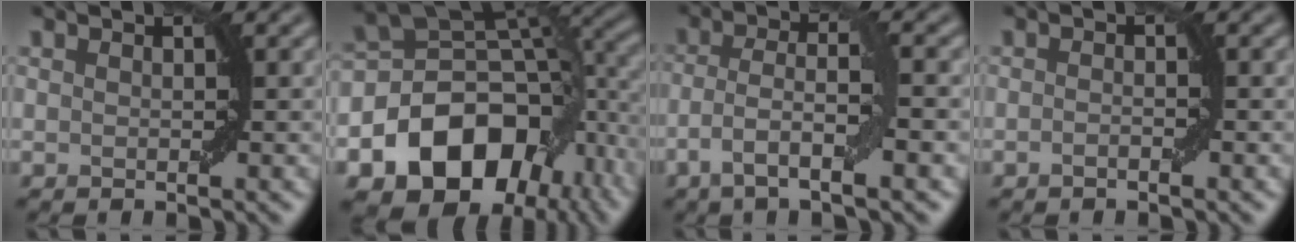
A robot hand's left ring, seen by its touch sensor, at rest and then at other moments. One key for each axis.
{"total": 14.5, "fx": -5.6, "fy": 10.5, "fz": 8.2, "tx": -0.137, "ty": -0.013, "tz": -0.094}
{"total": 5.4, "fx": -2.3, "fy": 1.0, "fz": 4.8, "tx": -0.091, "ty": 0.006, "tz": -0.046}
{"total": 0.8, "fx": -0.5, "fy": 0.1, "fz": 0.6, "tx": -0.012, "ty": 0.003, "tz": -0.009}